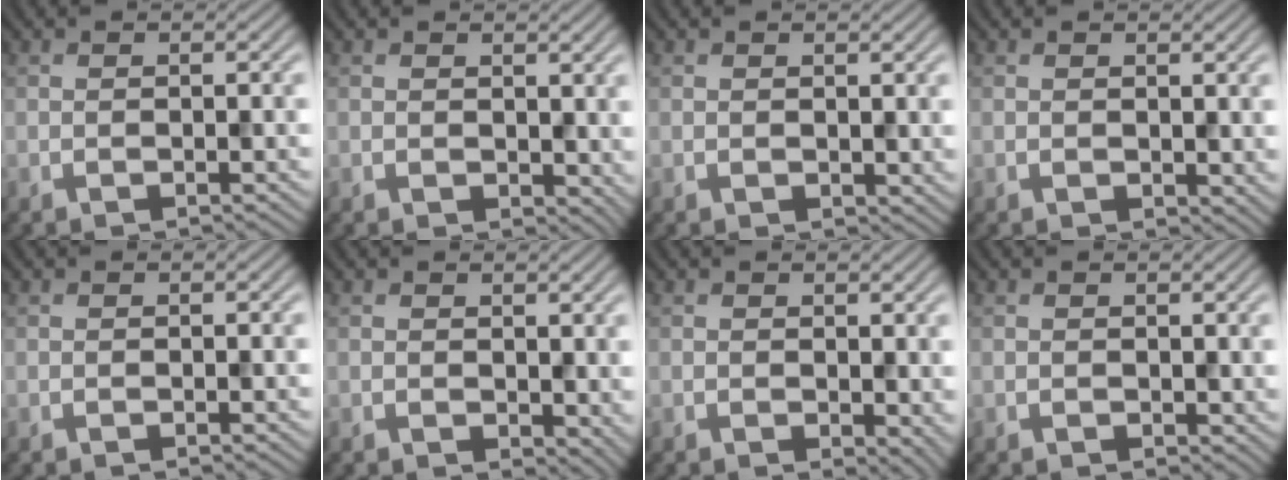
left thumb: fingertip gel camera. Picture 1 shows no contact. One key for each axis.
{"total": 2.4, "fx": 0.9, "fy": 1.7, "fz": 1.4, "tx": -0.026, "ty": -0.007, "tz": 0.018}
{"total": 1.0, "fx": 0.6, "fy": 0.7, "fz": 0.4, "tx": -0.005, "ty": -0.006, "tz": 0.014}
{"total": 1.3, "fx": 0.6, "fy": 0.9, "fz": 0.7, "tx": -0.011, "ty": -0.006, "tz": 0.014}
{"total": 0.0}
{"total": 2.5, "fx": 0.7, "fy": 1.7, "fz": 1.6, "tx": -0.029, "ty": -0.008, "tz": 0.017}
{"total": 2.4, "fx": 0.2, "fy": 1.5, "fz": 1.8, "tx": -0.024, "ty": -0.007, "tz": 0.008}
{"total": 0.7, "fx": 0.5, "fy": 0.5, "fz": 0.2, "tx": -0.003, "ty": -0.005, "tz": 0.010}